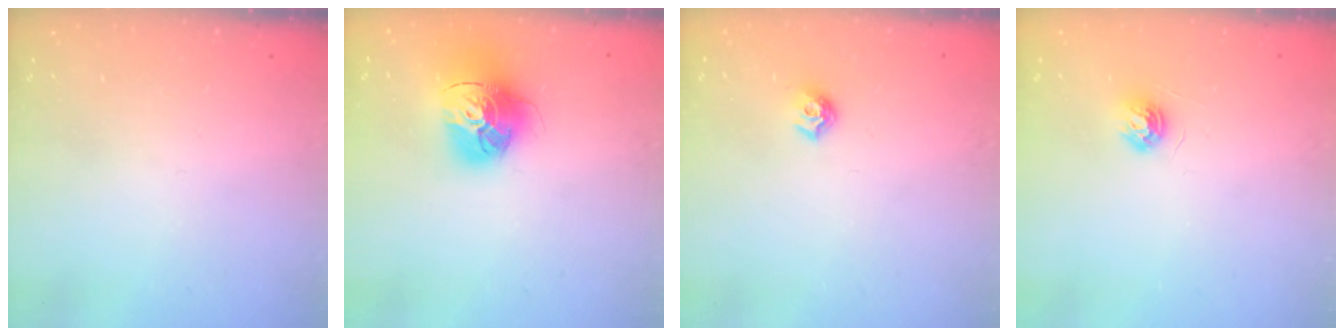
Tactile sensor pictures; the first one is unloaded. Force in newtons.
{"total": 17.0, "press": 16.9, "slide": 1.7}
{"total": 6.9, "press": 6.8, "slide": 0.7}
{"total": 5.3, "press": 5.3, "slide": 0.6}